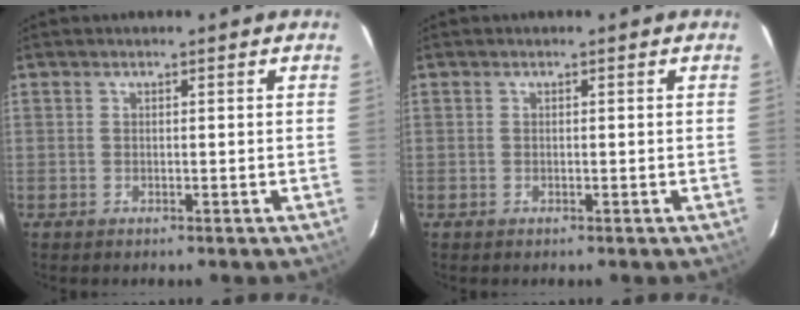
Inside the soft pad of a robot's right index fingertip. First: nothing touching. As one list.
[{"total": 0.0}]